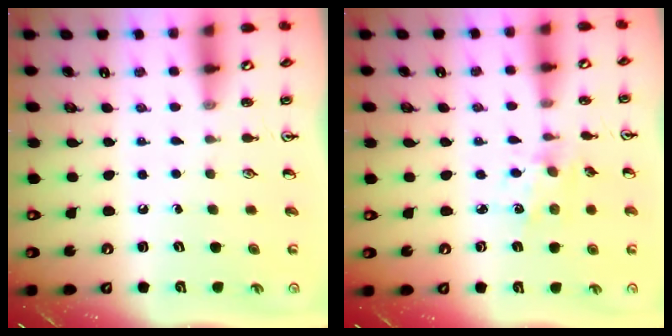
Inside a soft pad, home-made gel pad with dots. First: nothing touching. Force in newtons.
{"total": 2.5, "press": 2.4, "slide": 0.7}